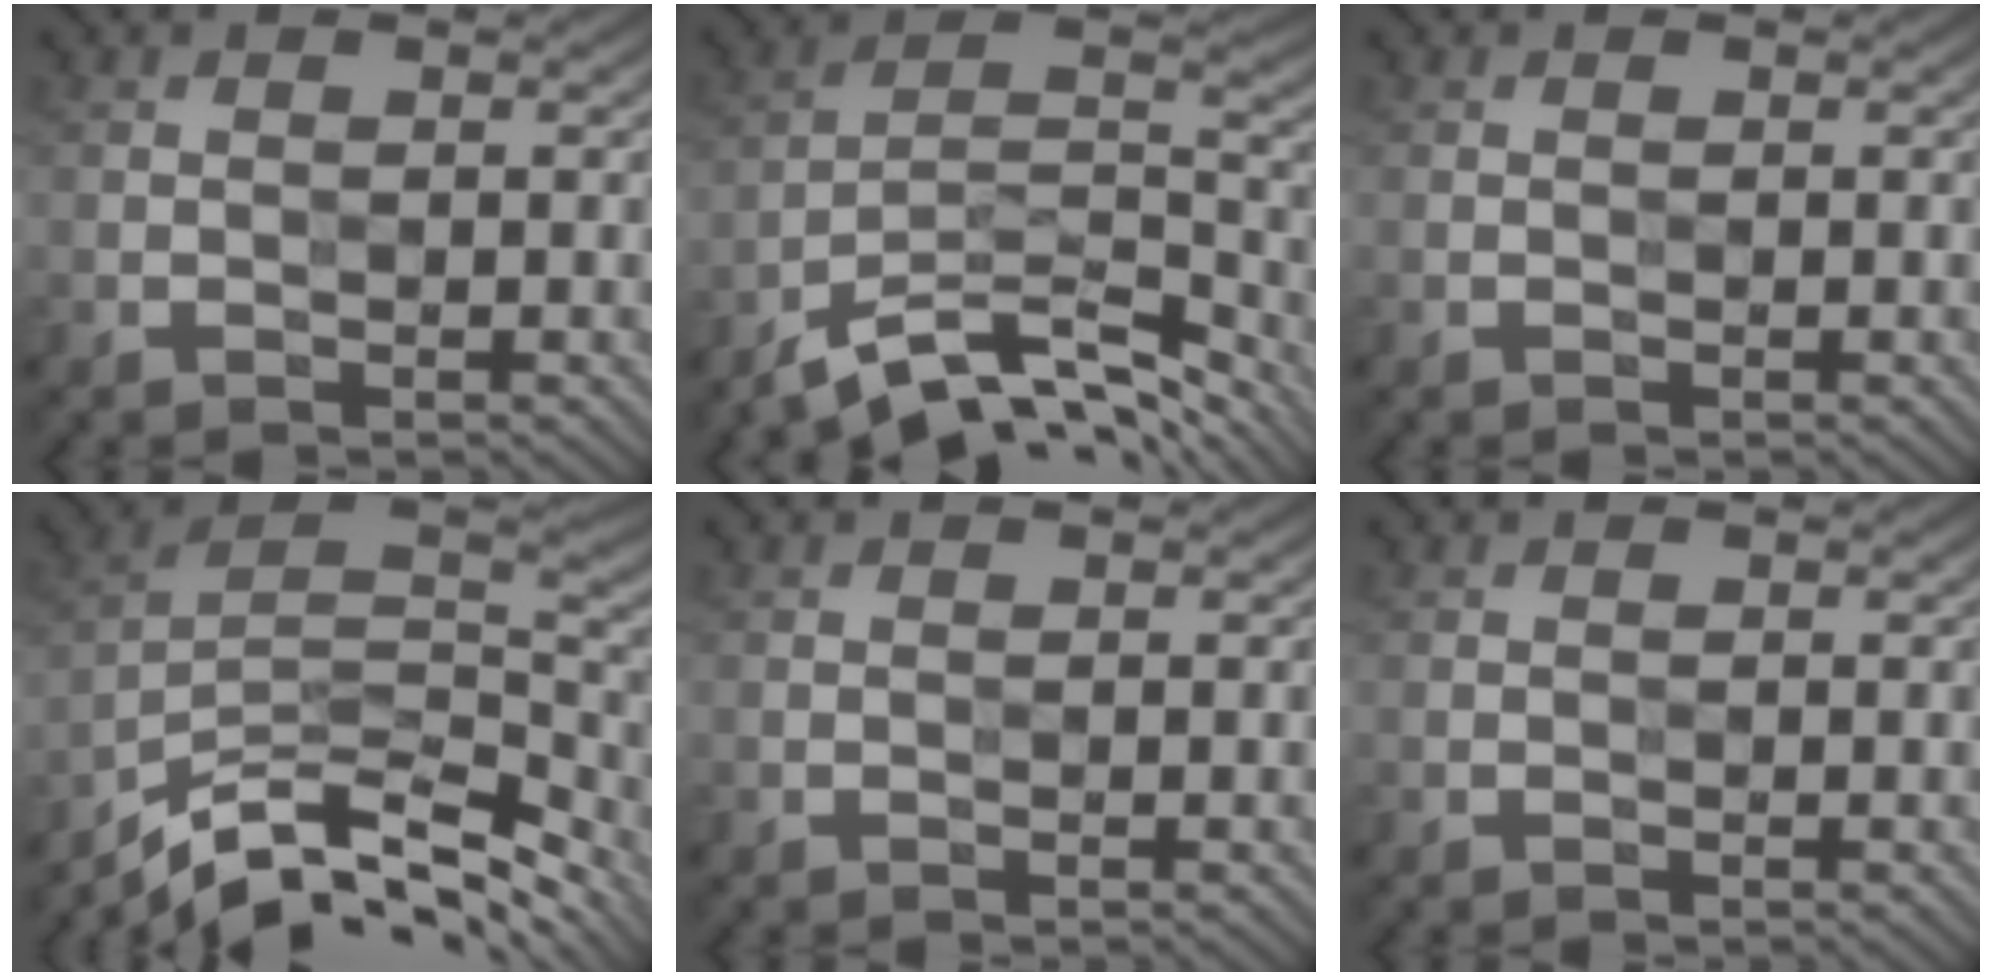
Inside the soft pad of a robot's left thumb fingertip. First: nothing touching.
{"total": 12.1, "force": [-9.9, 3.0, 6.3], "torque": [-0.116, 0.007, -0.177]}
{"total": 0.0}
{"total": 14.2, "force": [-10.6, 4.6, 8.3], "torque": [-0.184, 0.004, -0.181]}
{"total": 0.0}
{"total": 0.0}